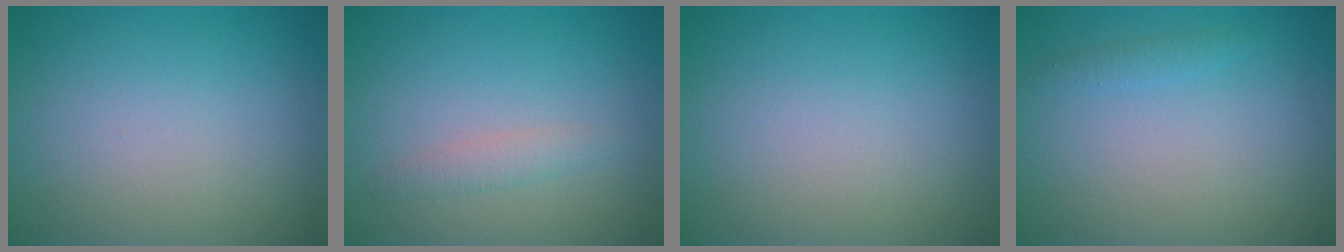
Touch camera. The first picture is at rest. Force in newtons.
{"total": 1.4, "press": 1.4, "slide": 0.0}
{"total": 0.0}
{"total": 0.9, "press": 0.9, "slide": 0.0}